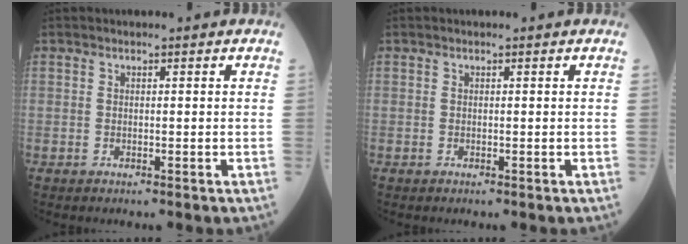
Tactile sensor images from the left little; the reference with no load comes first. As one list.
[{"total": 0.0}]